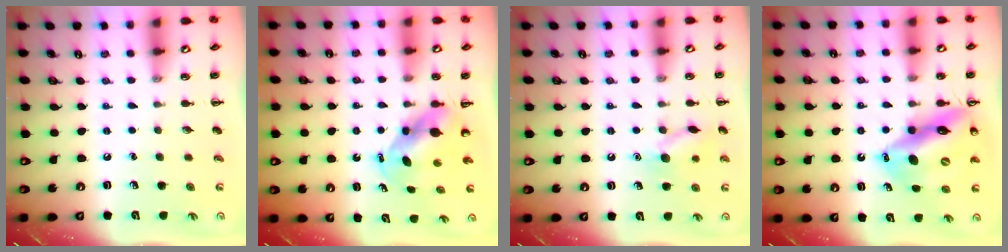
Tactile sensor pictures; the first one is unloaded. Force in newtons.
{"total": 5.3, "press": 5.1, "slide": 1.4}
{"total": 9.8, "press": 9.8, "slide": 0.5}
{"total": 16.1, "press": 15.4, "slide": 4.5}